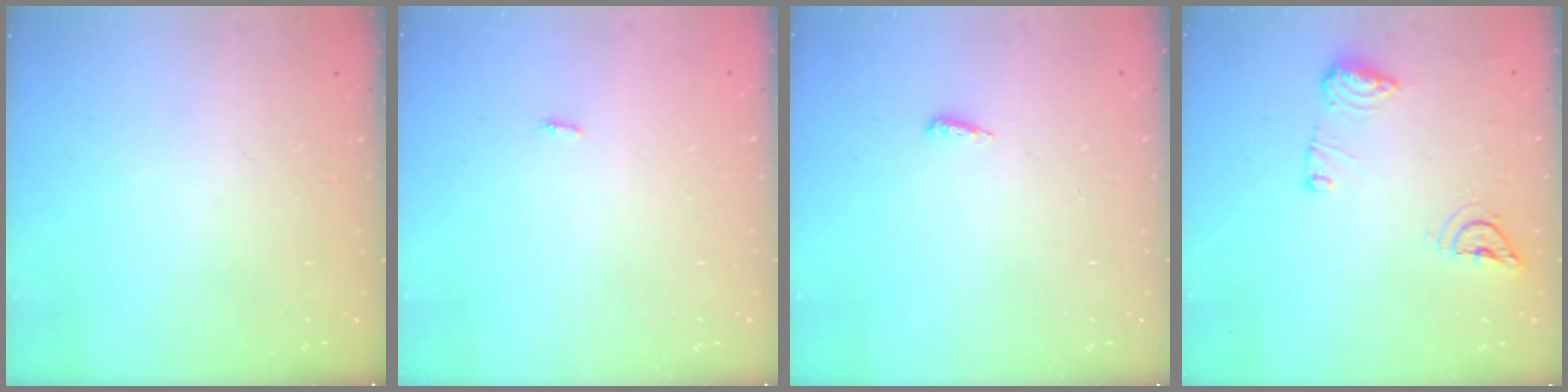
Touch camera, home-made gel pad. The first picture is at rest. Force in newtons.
{"total": 2.8, "press": 1.8, "slide": 2.2}
{"total": 4.1, "press": 4.0, "slide": 0.8}
{"total": 9.7, "press": 9.7, "slide": 0.3}